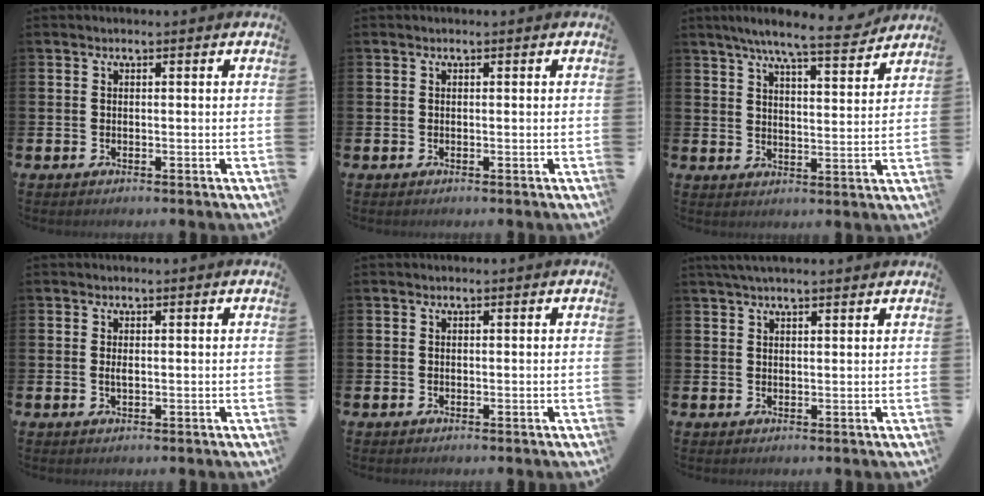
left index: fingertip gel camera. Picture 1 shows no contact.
{"total": 0.0}
{"total": 7.8, "force": [7.1, 0.5, 3.2], "torque": [-0.073, -0.038, 0.123]}
{"total": 0.9, "force": [0.2, 0.3, 0.8], "torque": [-0.009, 0.000, 0.000]}
{"total": 0.0}
{"total": 2.5, "force": [2.2, 0.4, 1.2], "torque": [-0.029, 0.003, 0.040]}